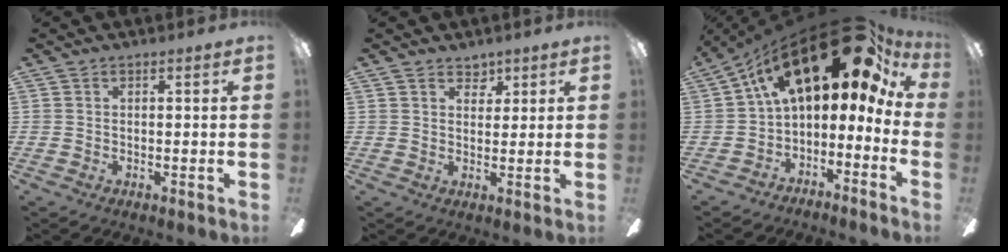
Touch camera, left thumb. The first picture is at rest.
{"total": 3.6, "force": [2.7, 2.2, 1.0], "torque": [-0.006, -0.009, 0.045]}
{"total": 24.0, "force": [12.5, 10.0, 17.9], "torque": [-0.264, -0.077, 0.222]}